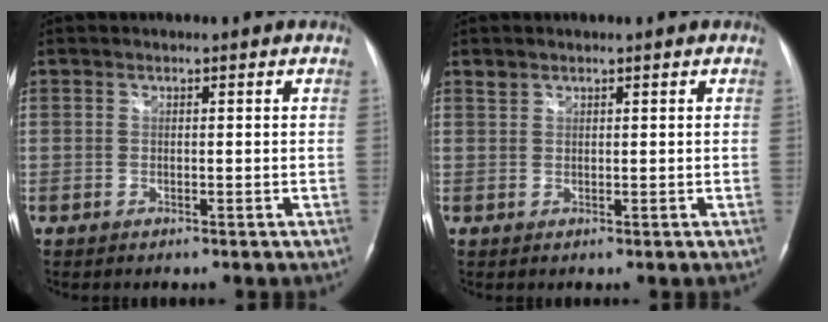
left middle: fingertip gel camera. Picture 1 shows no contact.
{"total": 0.9, "force": [0.8, 0.3, 0.0], "torque": [-0.001, 0.005, 0.017]}